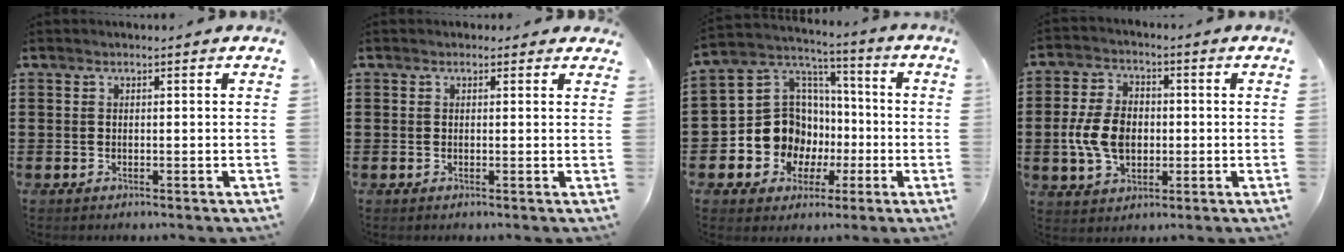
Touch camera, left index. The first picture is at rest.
{"total": 0.8, "force": [0.2, 0.7, 0.3], "torque": [-0.008, 0.006, 0.002]}
{"total": 12.2, "force": [-3.0, 11.1, 4.2], "torque": [-0.119, 0.009, -0.048]}
{"total": 7.9, "force": [-1.0, 5.5, 5.6], "torque": [-0.134, 0.007, -0.022]}